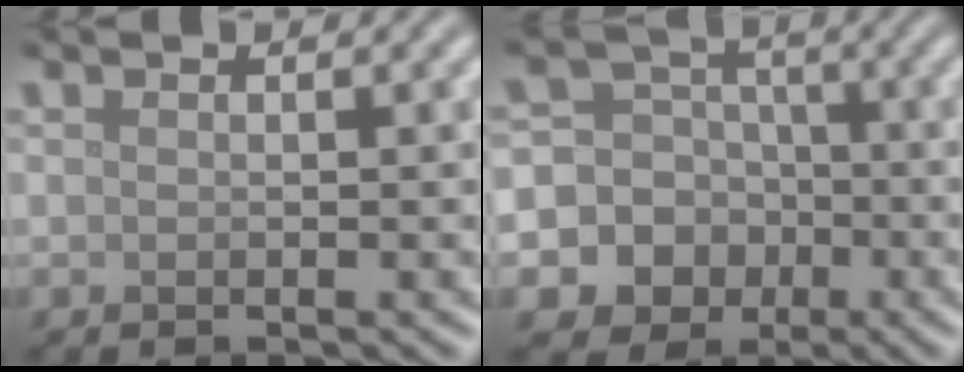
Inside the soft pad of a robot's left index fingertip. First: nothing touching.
{"total": 12.9, "force": [-4.1, 12.1, 1.9], "torque": [-0.079, -0.014, -0.082]}